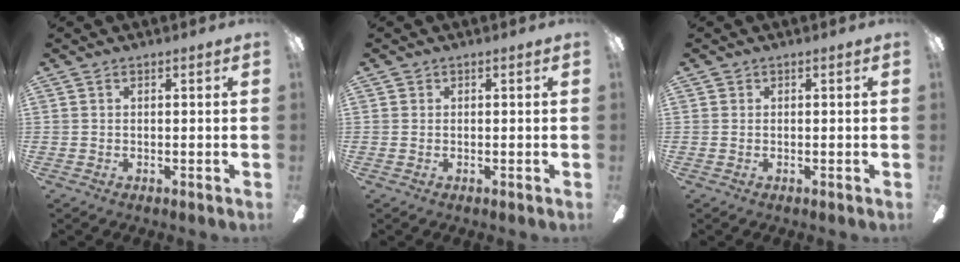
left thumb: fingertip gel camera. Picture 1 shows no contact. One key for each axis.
{"total": 0.0}
{"total": 0.0}